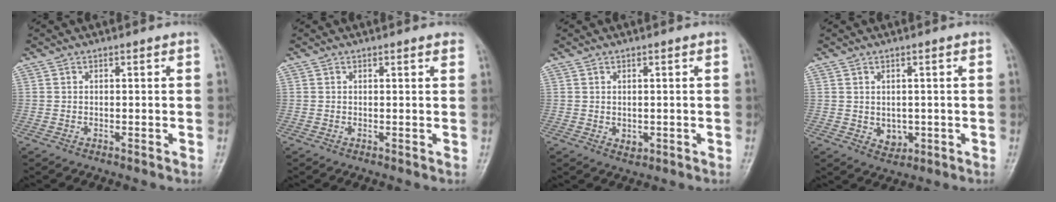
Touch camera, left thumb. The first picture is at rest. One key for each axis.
{"total": 1.4, "fx": 1.0, "fy": 0.3, "fz": 1.0, "tx": -0.009, "ty": 0.000, "tz": 0.009}
{"total": 1.9, "fx": 0.0, "fy": 1.4, "fz": 1.3, "tx": -0.014, "ty": -0.003, "tz": 0.005}
{"total": 3.2, "fx": -0.2, "fy": 2.6, "fz": 1.9, "tx": -0.016, "ty": -0.003, "tz": 0.006}